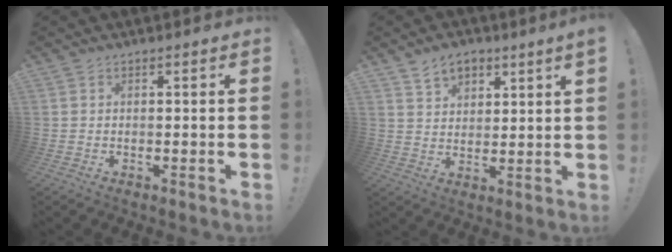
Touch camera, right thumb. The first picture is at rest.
{"total": 6.1, "force": [4.7, 2.5, 2.8], "torque": [-0.049, -0.020, 0.087]}